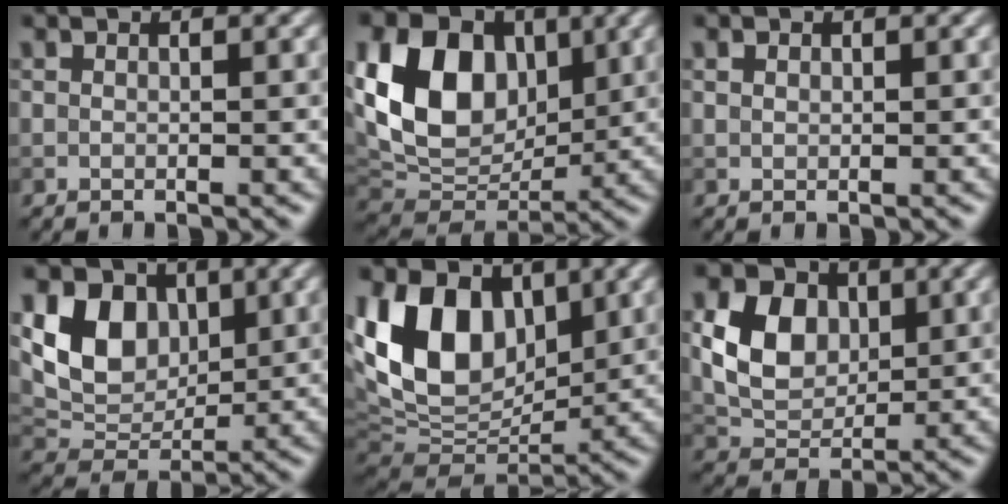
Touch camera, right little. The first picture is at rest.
{"total": 12.0, "force": [2.8, 8.7, 7.8], "torque": [-0.156, 0.008, 0.044]}
{"total": 0.6, "force": [0.3, 0.4, 0.3], "torque": [-0.005, 0.000, 0.006]}
{"total": 7.0, "force": [2.0, 5.2, 4.3], "torque": [-0.079, -0.004, 0.036]}
{"total": 12.8, "force": [3.7, 8.6, 8.8], "torque": [-0.185, 0.008, 0.061]}
{"total": 6.1, "force": [1.3, 4.6, 3.9], "torque": [-0.080, 0.000, 0.024]}